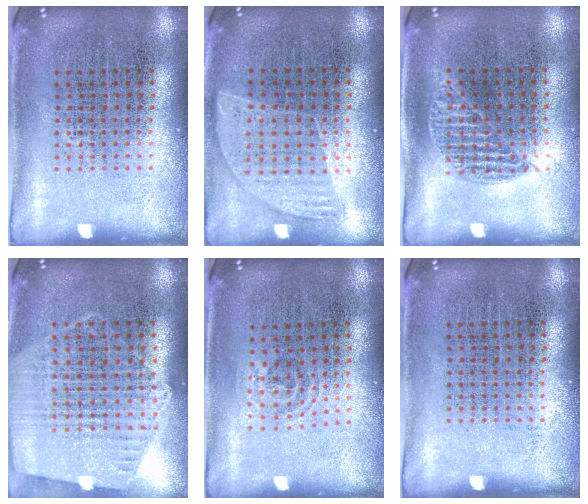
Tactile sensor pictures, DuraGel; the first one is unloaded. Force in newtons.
{"total": 0.9, "press": 0.8, "slide": 0.3}
{"total": 0.9, "press": 0.8, "slide": 0.4}
{"total": 1.2, "press": 1.2, "slide": 0.3}
{"total": 0.9, "press": 0.6, "slide": 0.6}
{"total": 0.0}